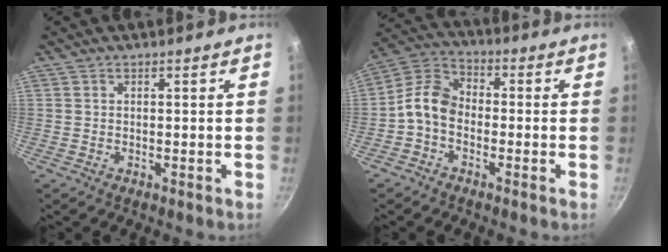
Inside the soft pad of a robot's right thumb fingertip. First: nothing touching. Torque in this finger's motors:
{"motor_torque": [0.79, 1.28, 0.57, -0.94, 0.10]}